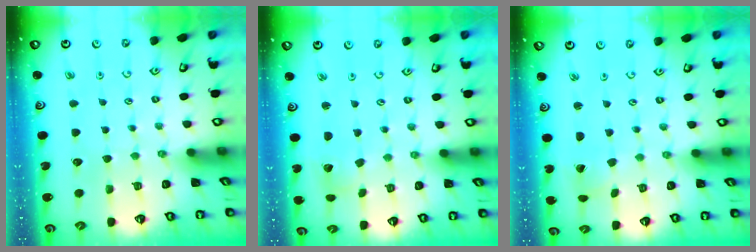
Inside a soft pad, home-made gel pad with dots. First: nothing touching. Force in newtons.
{"total": 2.2, "press": 2.2, "slide": 0.3}
{"total": 1.7, "press": 1.7, "slide": 0.1}